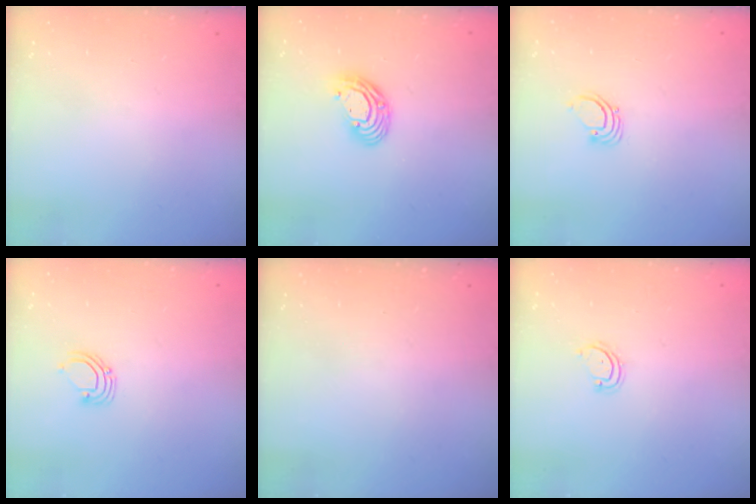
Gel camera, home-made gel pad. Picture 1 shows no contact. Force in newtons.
{"total": 8.4, "press": 8.3, "slide": 1.5}
{"total": 2.2, "press": 2.2, "slide": 0.2}
{"total": 3.8, "press": 3.8, "slide": 0.3}
{"total": 0.0}
{"total": 2.8, "press": 2.8, "slide": 0.3}